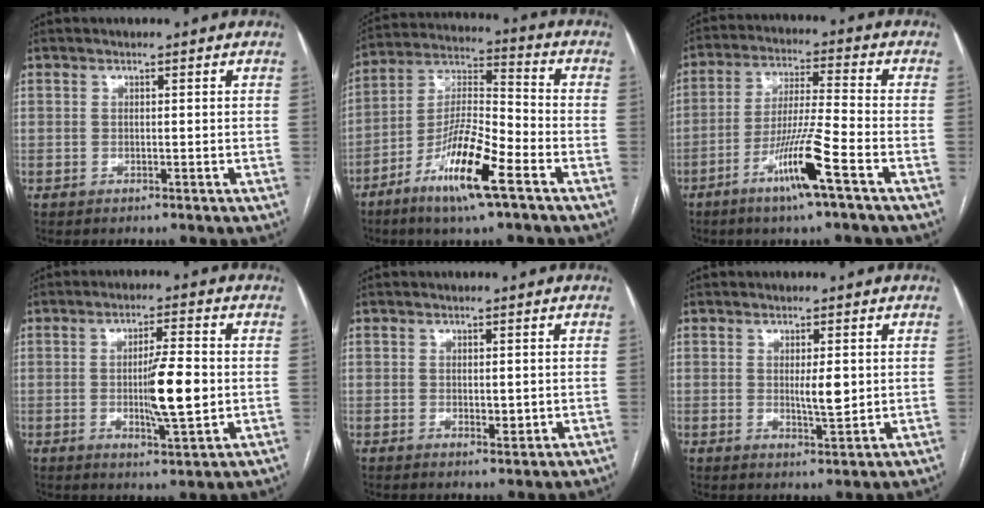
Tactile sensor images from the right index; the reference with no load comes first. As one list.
[{"total": 13.8, "force": [-7.4, 1.5, 11.6], "torque": [-0.225, -0.014, -0.140]}, {"total": 10.9, "force": [-5.6, -0.8, 9.4], "torque": [-0.181, -0.014, -0.107]}, {"total": 8.4, "force": [-0.8, 0.9, 8.3], "torque": [-0.138, -0.006, -0.015]}, {"total": 2.0, "force": [-0.2, 0.8, 1.8], "torque": [-0.030, -0.005, 0.001]}, {"total": 3.7, "force": [0.4, 0.8, 3.6], "torque": [-0.058, -0.006, 0.006]}]